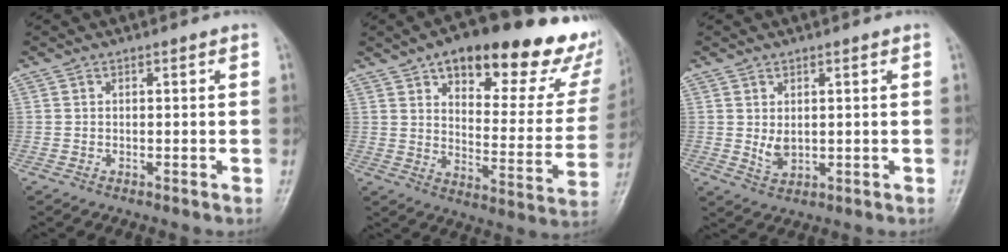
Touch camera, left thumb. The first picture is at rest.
{"total": 28.5, "force": [17.2, 11.5, 19.7], "torque": [-0.218, -0.046, 0.233]}
{"total": 2.9, "force": [0.4, 1.8, 2.2], "torque": [-0.030, -0.011, 0.016]}